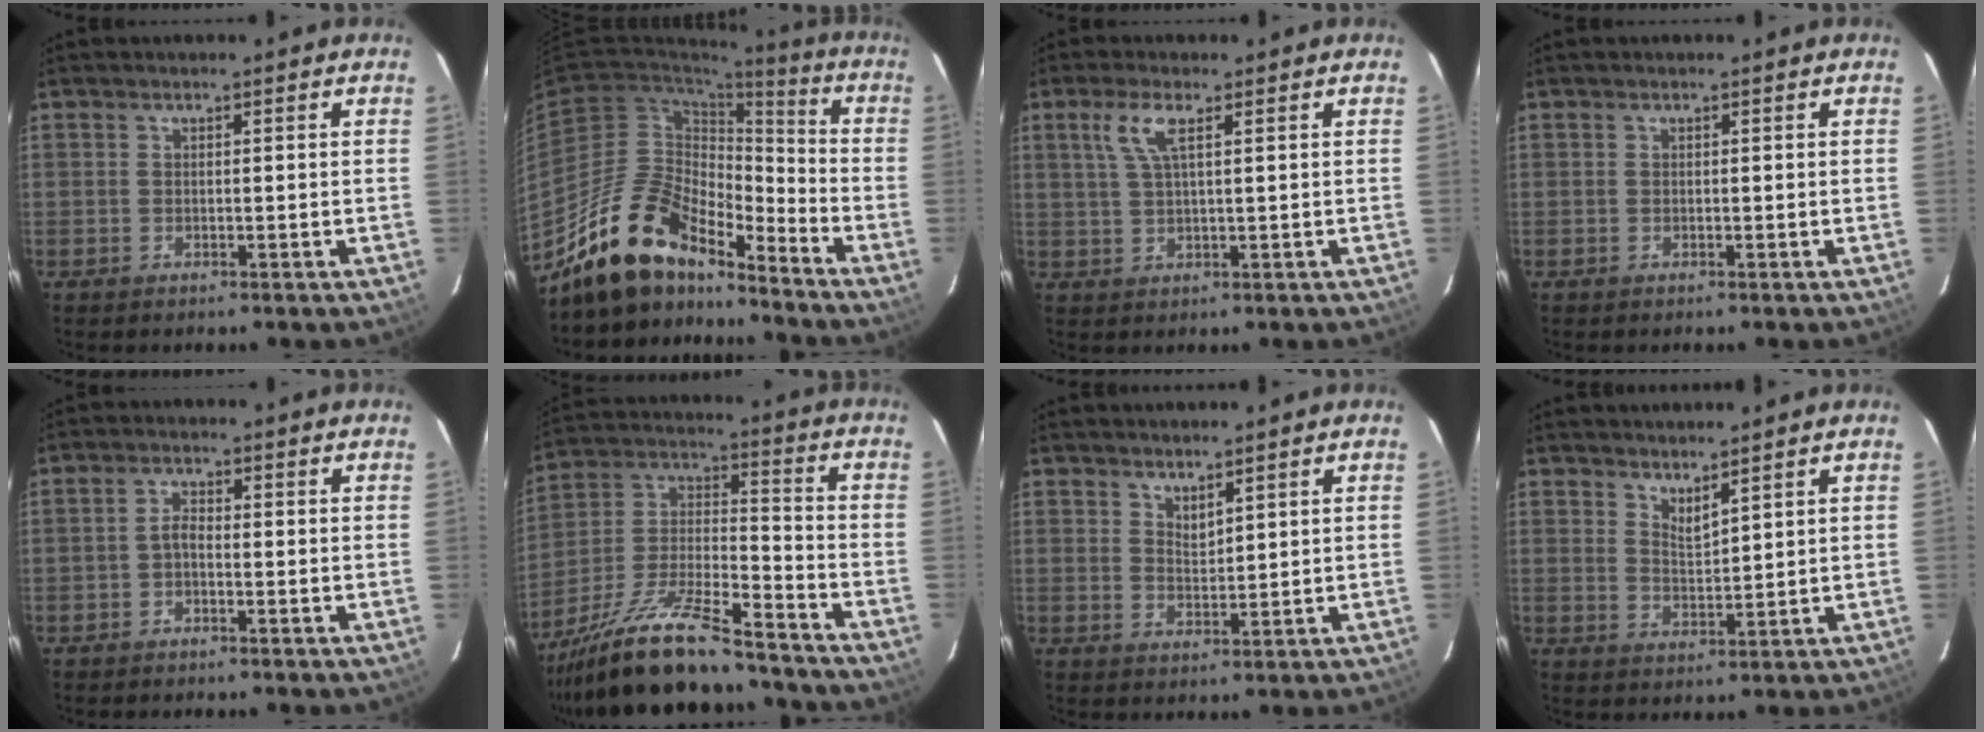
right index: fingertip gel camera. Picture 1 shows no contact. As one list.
[{"total": 16.9, "force": [-14.4, 5.7, 6.8], "torque": [-0.132, 0.015, -0.259]}, {"total": 4.6, "force": [2.0, 1.0, 4.1], "torque": [-0.086, 0.004, 0.042]}, {"total": 0.0}, {"total": 1.7, "force": [-0.9, 0.8, 1.2], "torque": [-0.025, 0.006, -0.019]}, {"total": 22.2, "force": [-17.8, 4.7, 12.3], "torque": [-0.243, -0.013, -0.296]}, {"total": 2.7, "force": [2.3, 0.7, 1.2], "torque": [-0.018, -0.001, 0.041]}, {"total": 3.4, "force": [3.0, 0.5, 1.6], "torque": [-0.027, -0.006, 0.050]}]